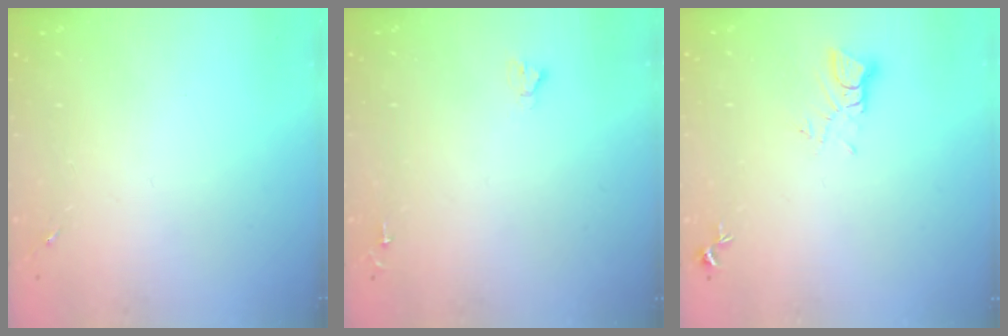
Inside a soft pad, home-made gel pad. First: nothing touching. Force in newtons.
{"total": 1.8, "press": 1.8, "slide": 0.1}
{"total": 3.8, "press": 3.8, "slide": 0.4}